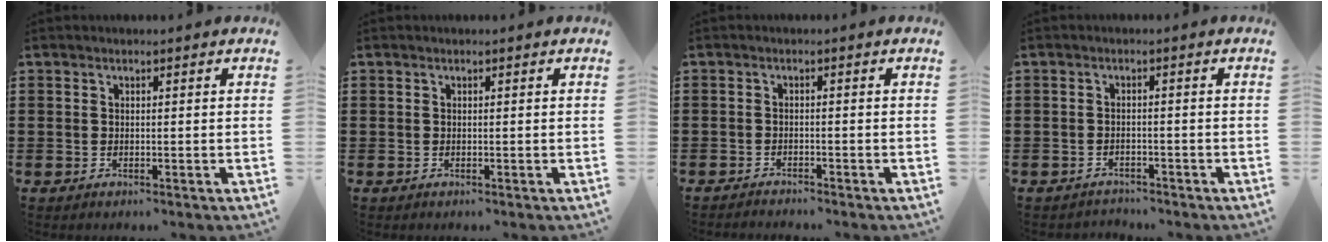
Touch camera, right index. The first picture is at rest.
{"total": 0.0}
{"total": 1.2, "force": [-1.2, 0.1, 0.0], "torque": [-0.004, 0.002, -0.025]}
{"total": 1.5, "force": [-1.5, 0.2, -0.1], "torque": [-0.006, -0.002, -0.032]}